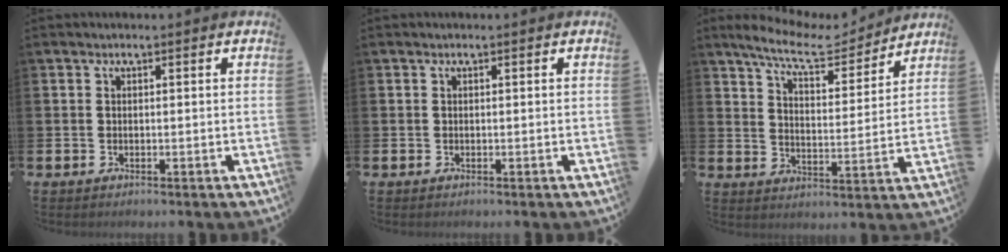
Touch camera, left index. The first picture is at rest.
{"total": 0.0}
{"total": 8.8, "force": [7.9, 2.0, 3.4], "torque": [-0.087, -0.048, 0.135]}